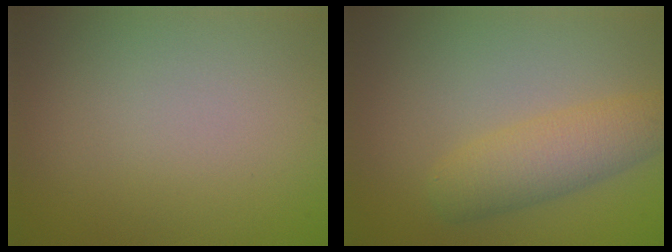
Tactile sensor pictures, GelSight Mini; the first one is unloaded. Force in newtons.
{"total": 4.2, "press": 4.2, "slide": 0.1}